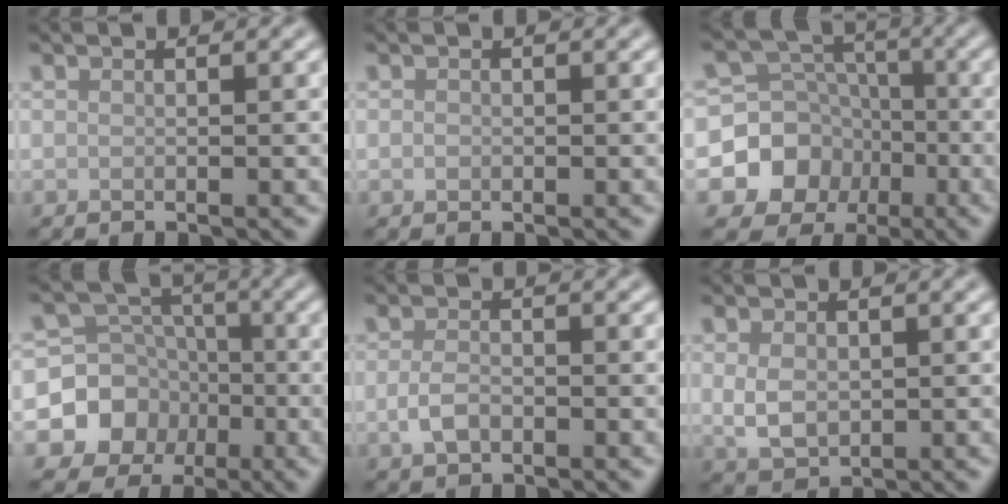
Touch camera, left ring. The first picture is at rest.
{"total": 0.6, "force": [-0.1, 0.5, 0.3], "torque": [-0.003, -0.003, -0.003]}
{"total": 7.0, "force": [-2.6, 6.3, 1.9], "torque": [-0.016, 0.010, -0.070]}
{"total": 7.0, "force": [-2.6, 6.3, 1.6], "torque": [-0.012, 0.007, -0.075]}
{"total": 2.0, "force": [-0.6, 1.2, 1.4], "torque": [-0.032, -0.002, -0.015]}
{"total": 2.9, "force": [0.3, 2.0, 2.0], "torque": [-0.044, -0.001, 0.009]}